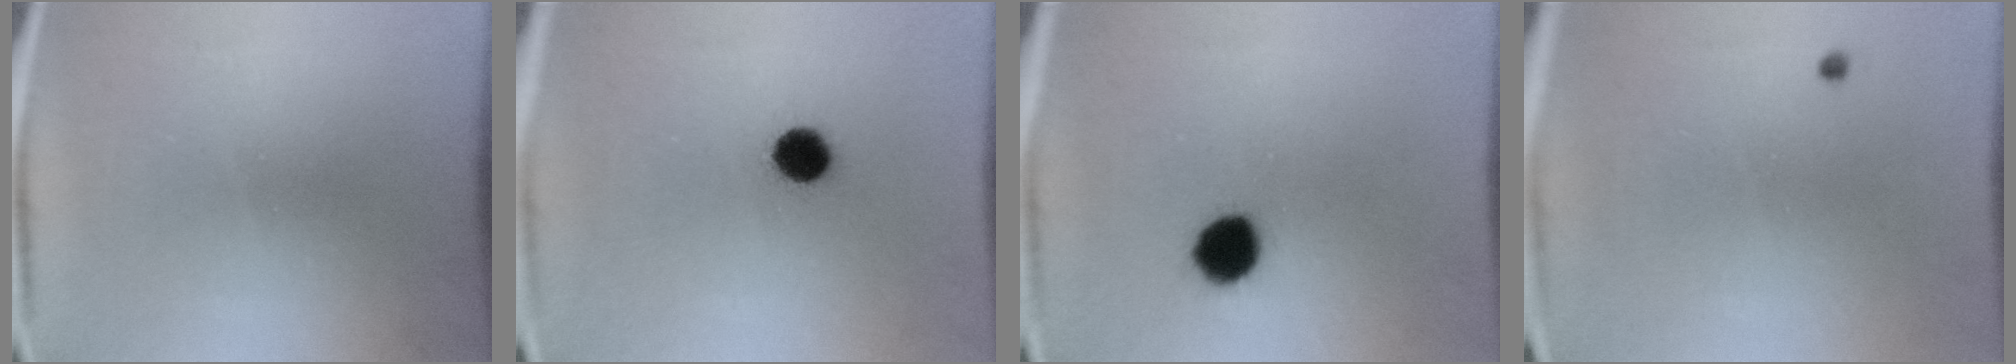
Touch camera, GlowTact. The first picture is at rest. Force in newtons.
{"total": 5.9}
{"total": 7.2}
{"total": 0.5}